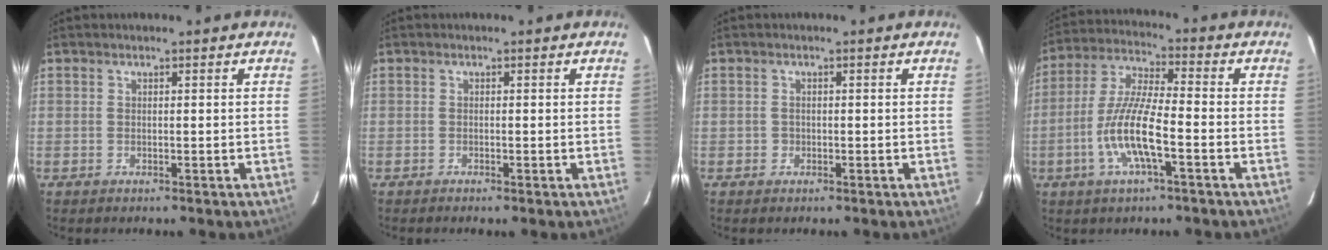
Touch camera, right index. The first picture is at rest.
{"total": 0.0}
{"total": 1.1, "force": [-0.4, 1.0, 0.1], "torque": [0.001, 0.001, -0.003]}
{"total": 11.5, "force": [-4.1, 2.2, 10.5], "torque": [-0.224, -0.004, -0.080]}